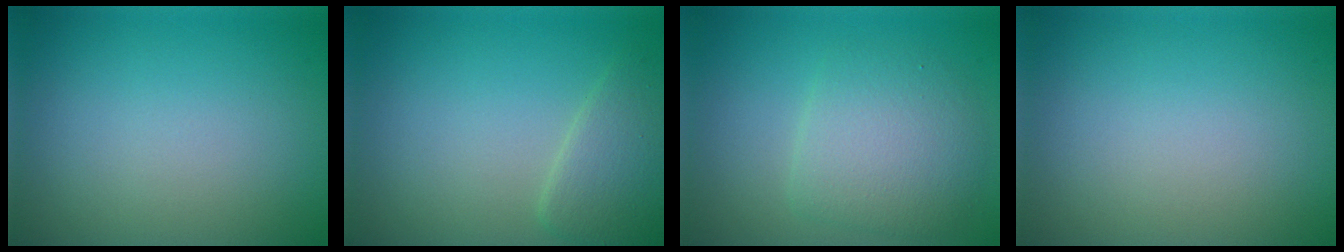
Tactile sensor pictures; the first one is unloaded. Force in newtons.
{"total": 2.7, "press": 2.7, "slide": 0.1}
{"total": 4.3, "press": 4.3, "slide": 0.1}
{"total": 0.0}